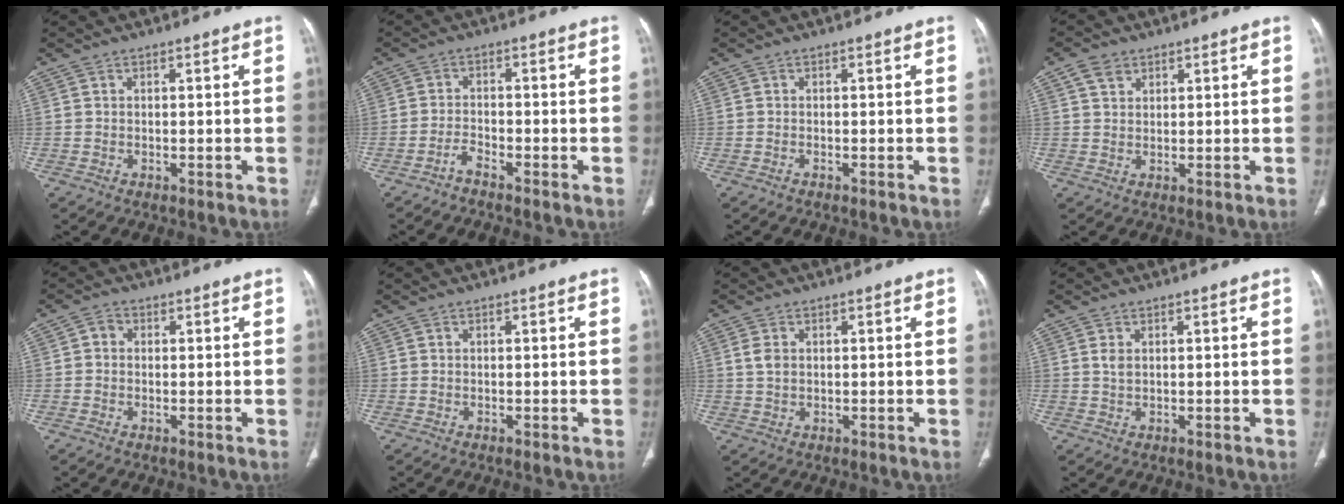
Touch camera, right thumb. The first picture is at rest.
{"total": 2.1, "force": [-2.0, 0.3, 0.8], "torque": [-0.019, 0.015, -0.041]}
{"total": 0.0}
{"total": 3.5, "force": [1.9, 2.4, 1.5], "torque": [-0.021, -0.004, 0.039]}
{"total": 1.9, "force": [0.1, 1.6, 1.0], "torque": [-0.006, 0.005, -0.005]}
{"total": 0.0}
{"total": 2.5, "force": [0.5, 1.8, 1.7], "torque": [-0.032, 0.000, 0.011]}
{"total": 1.3, "force": [0.4, 0.6, 1.0], "torque": [-0.019, 0.001, 0.011]}